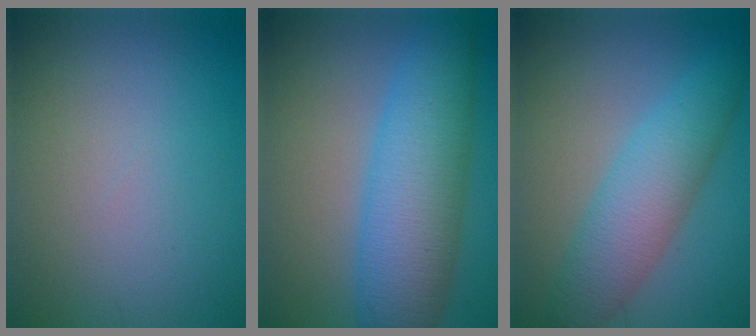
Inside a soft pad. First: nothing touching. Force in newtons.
{"total": 8.6, "press": 8.6, "slide": 0.2}
{"total": 5.6, "press": 5.6, "slide": 0.1}